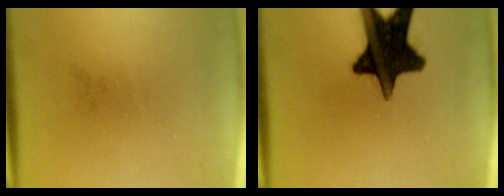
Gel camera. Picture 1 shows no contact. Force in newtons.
{"total": 16.1}